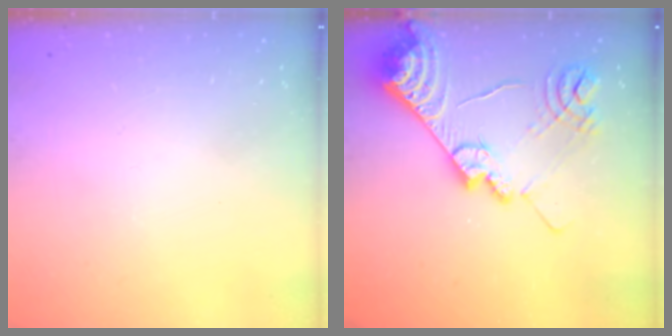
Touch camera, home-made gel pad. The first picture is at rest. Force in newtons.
{"total": 19.2, "press": 19.1, "slide": 1.8}